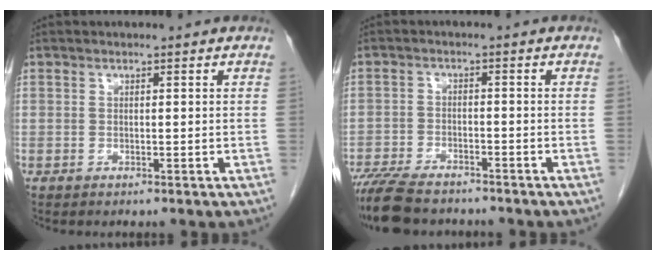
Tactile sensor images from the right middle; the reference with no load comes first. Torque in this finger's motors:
{"motor_torque": [1.11, -1.03, 0.33, 0.12]}